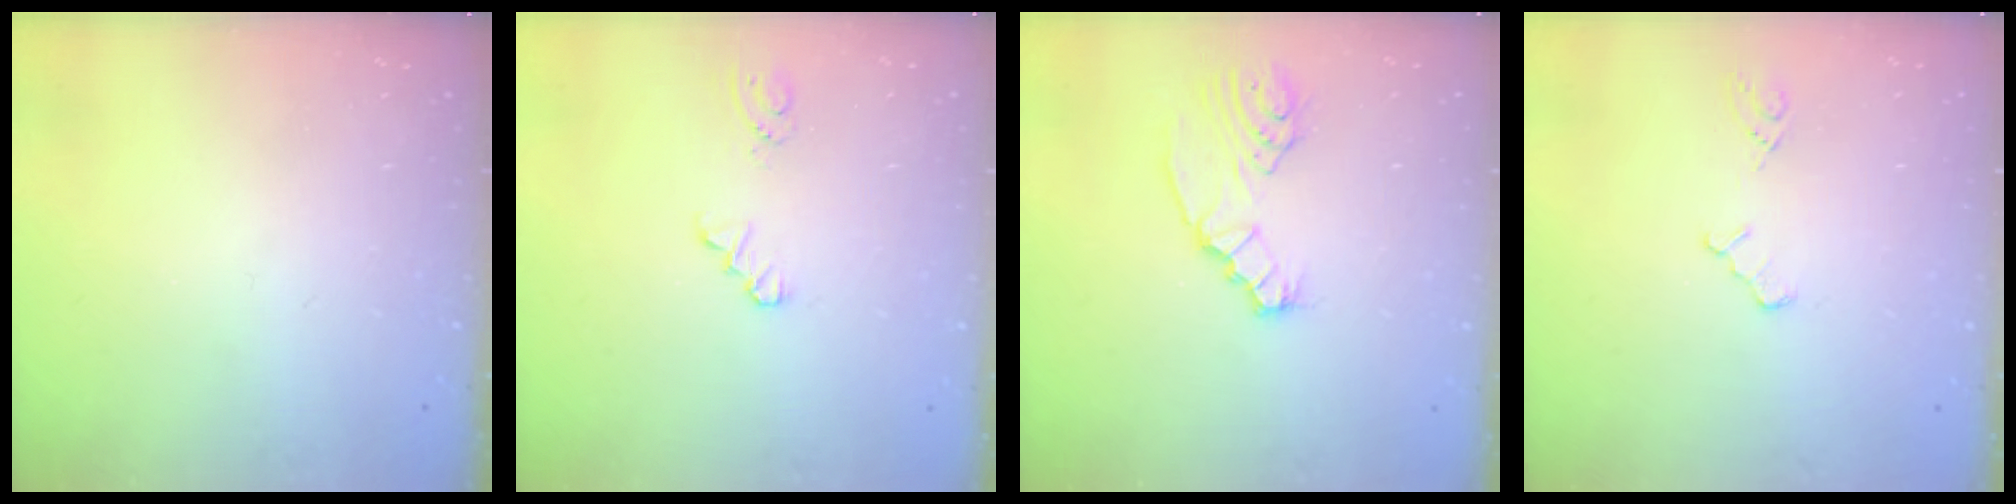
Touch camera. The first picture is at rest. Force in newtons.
{"total": 0.0}
{"total": 4.0, "press": 3.9, "slide": 0.5}
{"total": 3.3, "press": 3.3, "slide": 0.4}